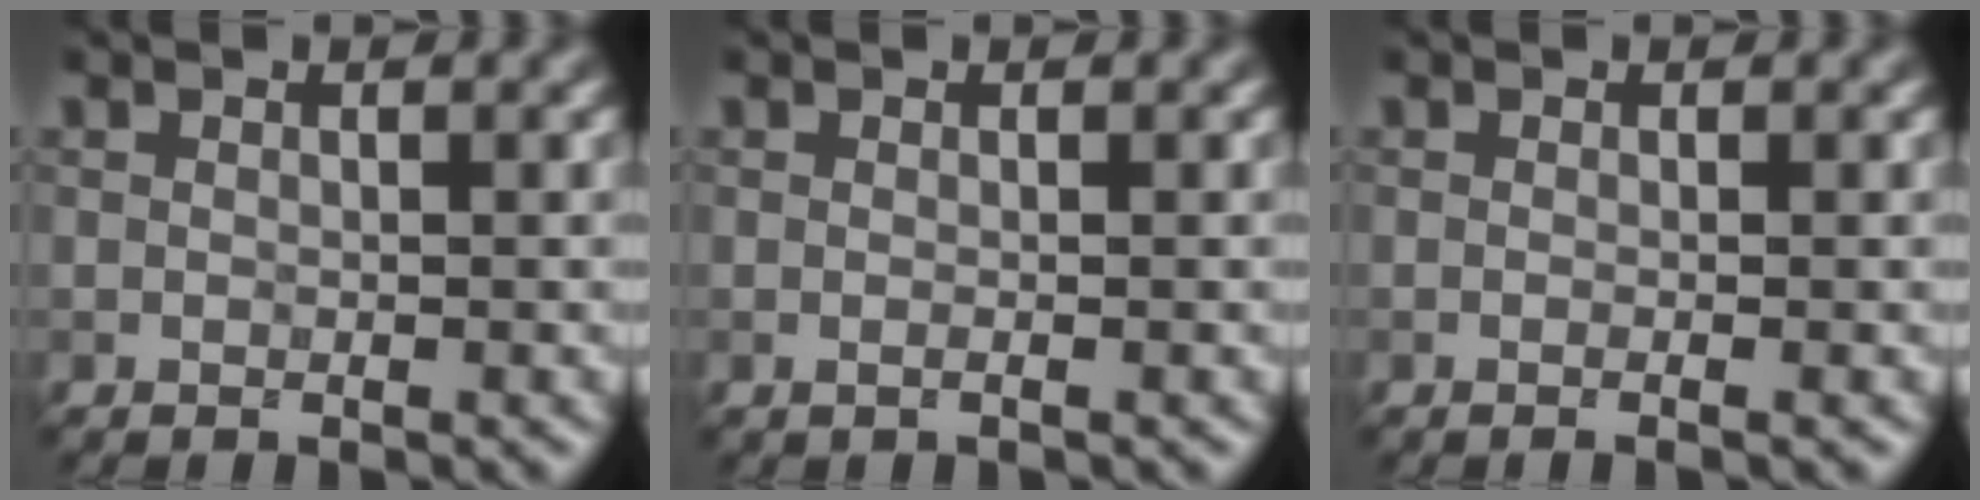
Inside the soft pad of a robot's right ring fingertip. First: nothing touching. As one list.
[{"total": 0.5, "force": [0.0, 0.1, 0.5], "torque": [-0.012, -0.007, -0.004]}, {"total": 1.4, "force": [0.0, 0.6, 1.2], "torque": [-0.005, -0.011, -0.012]}]